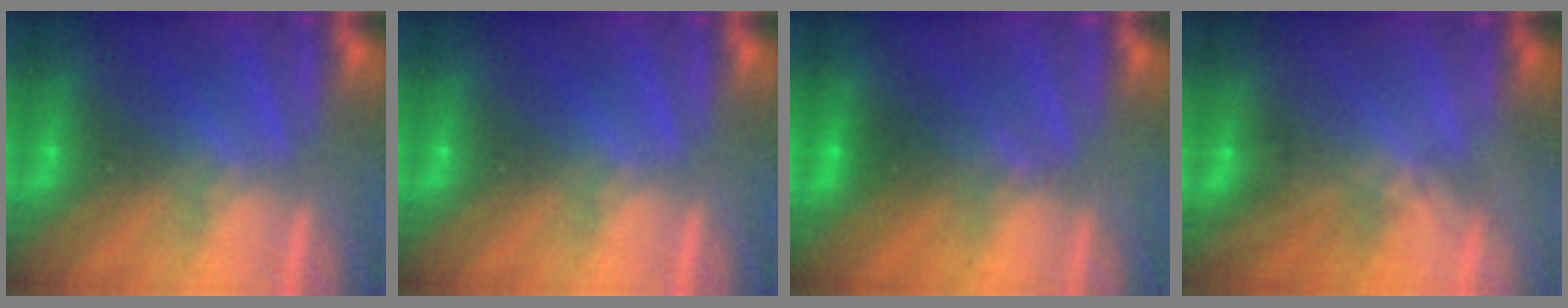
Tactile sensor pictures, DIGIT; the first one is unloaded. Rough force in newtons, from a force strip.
{"total": 0.0}
{"total": 2.6}
{"total": 1.6}